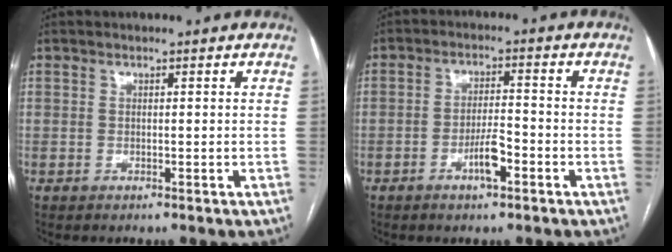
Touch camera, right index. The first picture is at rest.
{"total": 4.7, "force": [-2.3, 0.9, 4.0], "torque": [-0.075, 0.001, -0.043]}